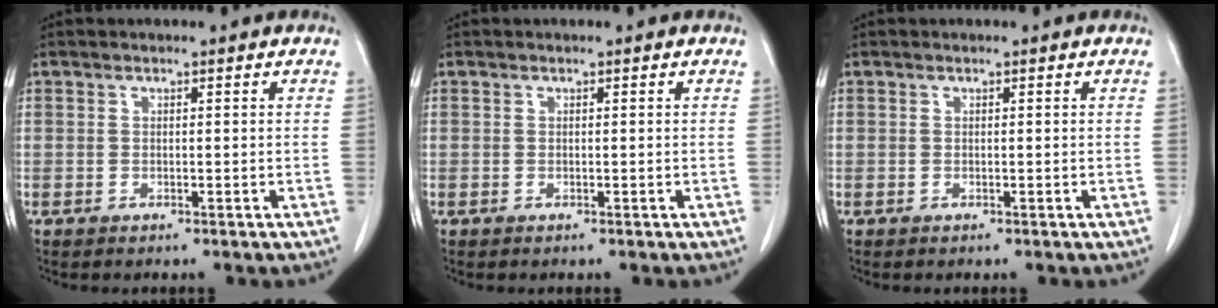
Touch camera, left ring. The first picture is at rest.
{"total": 0.0}
{"total": 0.0}